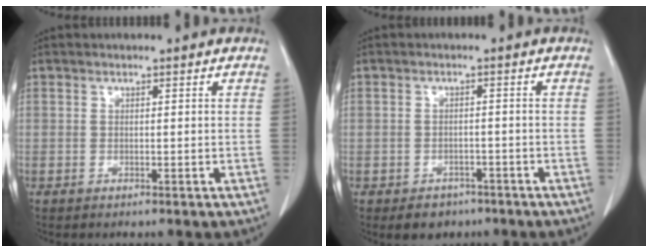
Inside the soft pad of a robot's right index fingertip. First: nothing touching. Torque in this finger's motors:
{"motor_torque": [-1.18, 0.03, -0.45, -0.16]}